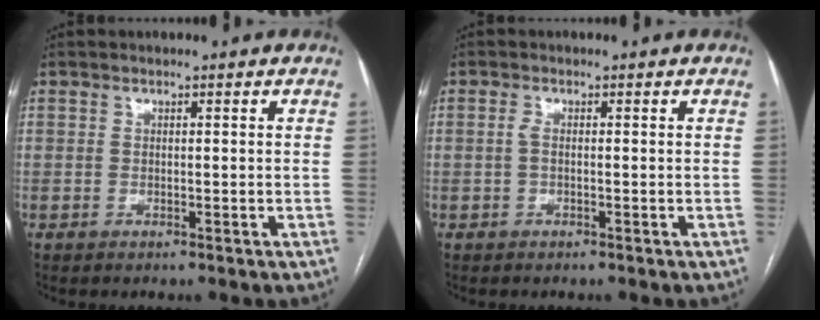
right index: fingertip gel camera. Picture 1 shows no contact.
{"total": 1.1, "force": [-0.3, 0.5, 1.0], "torque": [-0.020, 0.004, -0.008]}